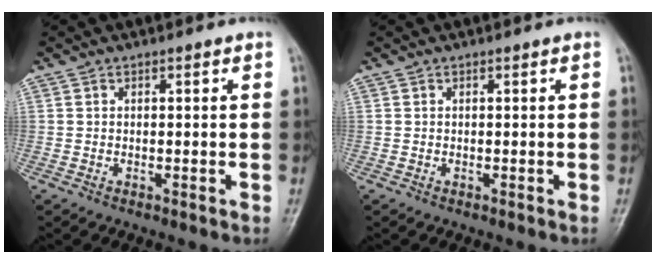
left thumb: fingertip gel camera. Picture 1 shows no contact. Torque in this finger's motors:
{"motor_torque": [0.15, 0.33, -0.26, -0.28, 0.07]}